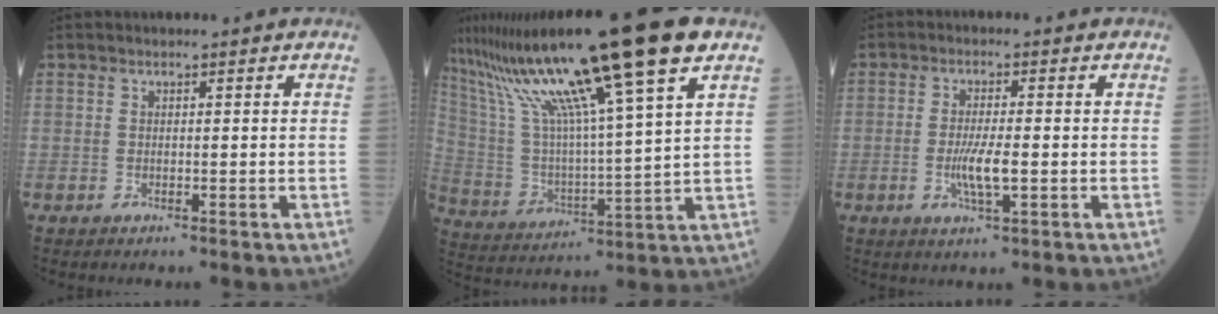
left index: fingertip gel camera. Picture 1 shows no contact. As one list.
[{"total": 22.2, "force": [15.0, -0.7, 16.3], "torque": [-0.293, 0.028, 0.263]}, {"total": 4.8, "force": [-1.0, 0.6, 4.7], "torque": [-0.097, -0.008, -0.018]}]